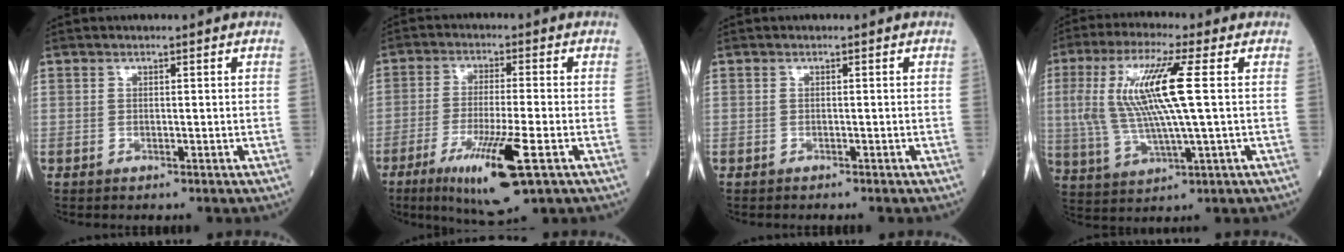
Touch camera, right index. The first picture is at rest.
{"total": 11.9, "force": [-5.4, 0.9, 10.5], "torque": [-0.194, -0.034, -0.088]}
{"total": 0.0}
{"total": 13.4, "force": [2.1, 0.9, 13.2], "torque": [-0.288, 0.010, 0.038]}